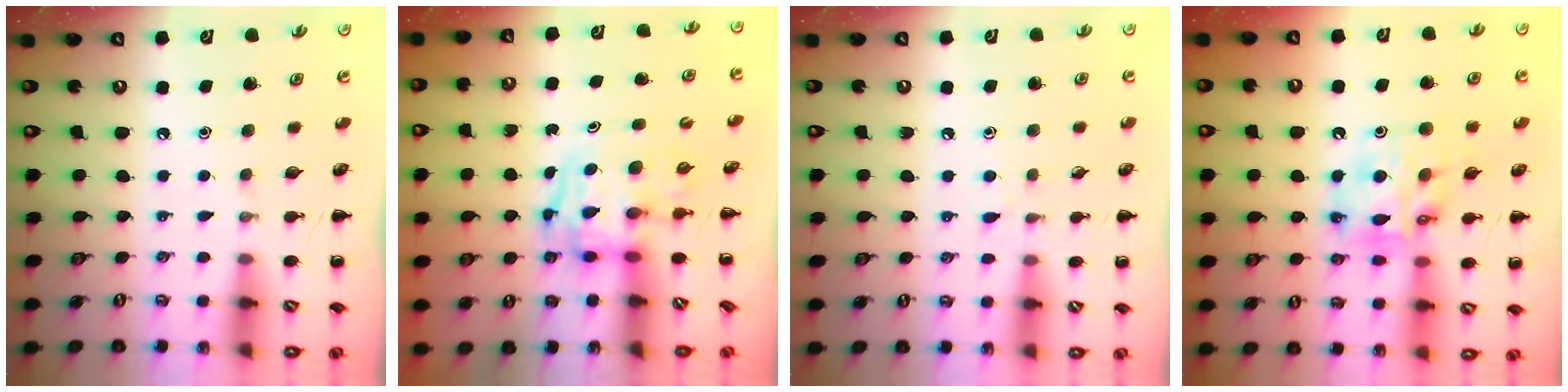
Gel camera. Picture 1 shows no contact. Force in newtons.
{"total": 3.4, "press": 3.4, "slide": 0.6}
{"total": 4.3, "press": 3.8, "slide": 2.0}
{"total": 11.7, "press": 11.2, "slide": 3.2}